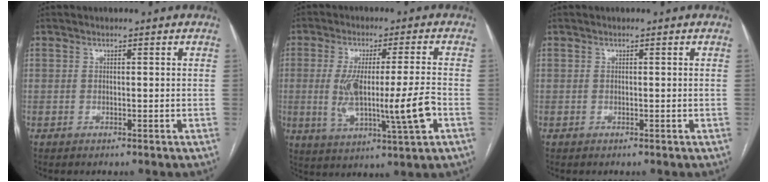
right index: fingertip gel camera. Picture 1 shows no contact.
{"total": 12.6, "force": [-2.1, 0.9, 12.4], "torque": [-0.227, -0.005, -0.030]}
{"total": 0.0}